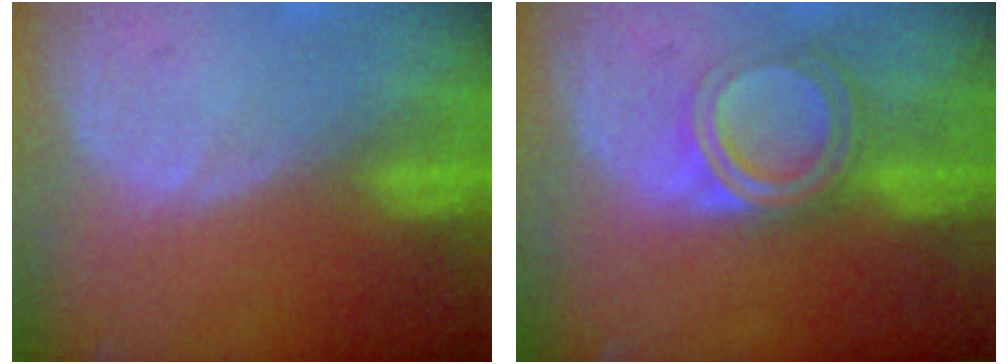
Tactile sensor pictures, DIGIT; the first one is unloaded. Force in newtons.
{"total": 6.2, "press": 5.3, "slide": 3.3}